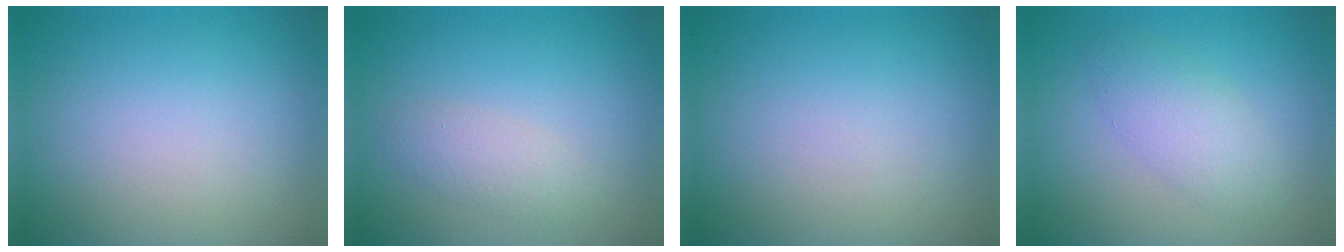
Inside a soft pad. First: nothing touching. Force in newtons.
{"total": 1.9, "press": 1.9, "slide": 0.0}
{"total": 0.0}
{"total": 3.0, "press": 3.0, "slide": 0.1}